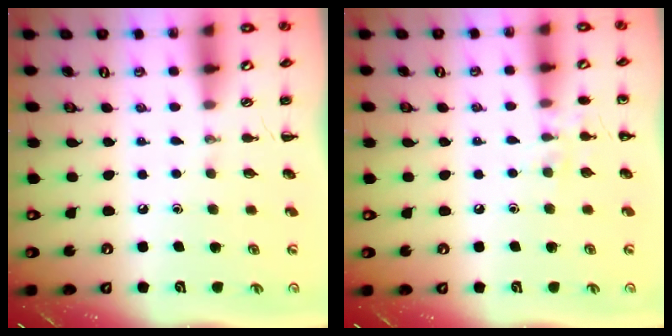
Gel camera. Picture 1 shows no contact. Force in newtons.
{"total": 6.8, "press": 6.6, "slide": 1.9}